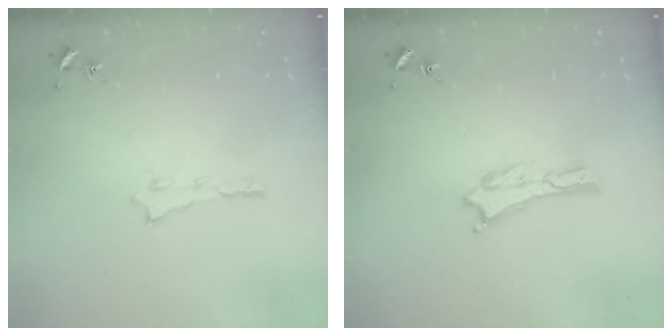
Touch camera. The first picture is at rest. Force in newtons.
{"total": 0.0}